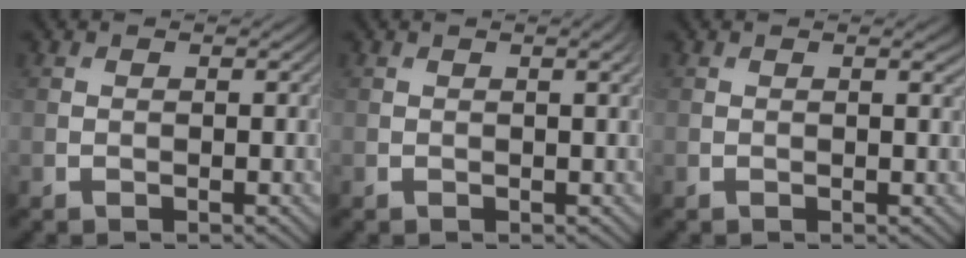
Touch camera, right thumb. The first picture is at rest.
{"total": 1.8, "force": [0.7, 0.2, 1.7], "torque": [-0.019, 0.006, 0.010]}
{"total": 0.9, "force": [0.5, 0.0, 0.7], "torque": [-0.008, 0.000, 0.006]}